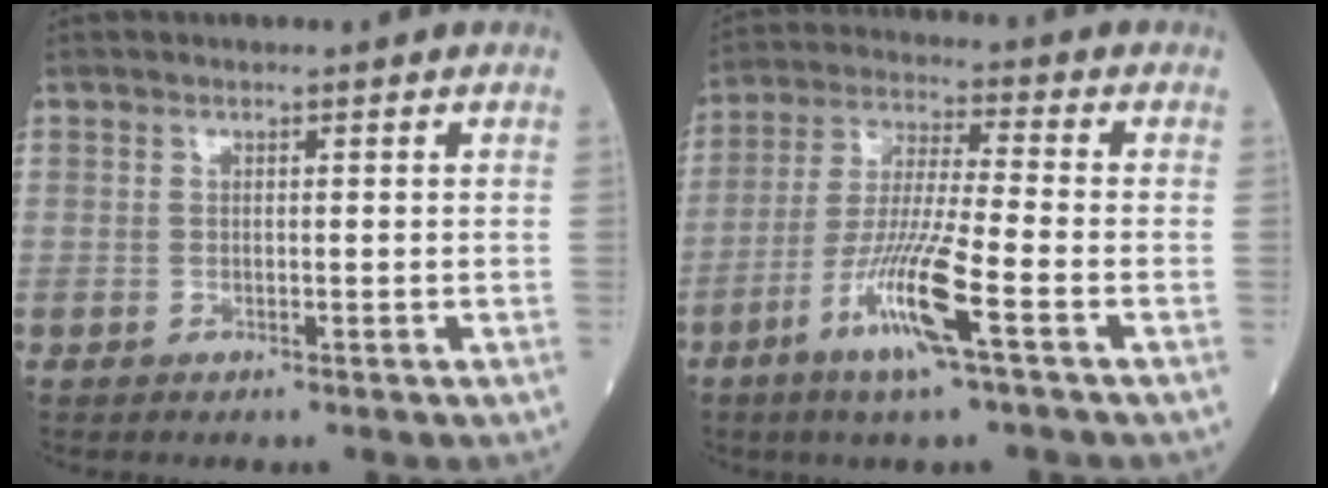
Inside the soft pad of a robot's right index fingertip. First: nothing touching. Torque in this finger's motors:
{"motor_torque": [0.35, -0.38, 0.26, 0.21]}